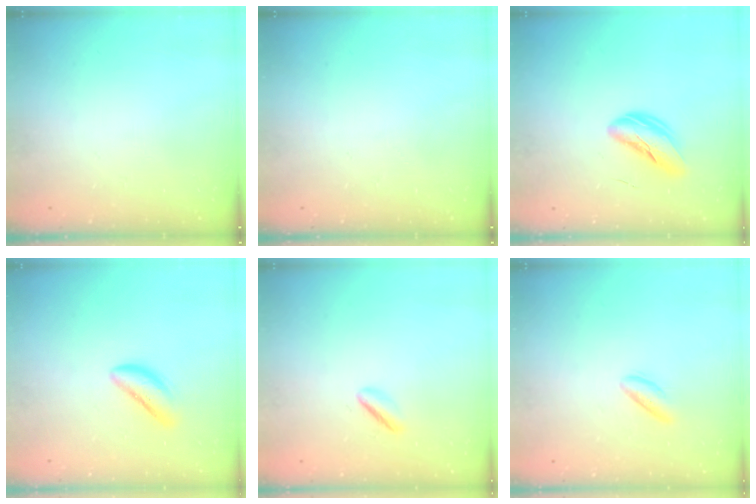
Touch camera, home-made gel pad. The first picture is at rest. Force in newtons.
{"total": 0.0}
{"total": 6.6, "press": 6.5, "slide": 0.8}
{"total": 3.6, "press": 3.5, "slide": 0.4}
{"total": 2.3, "press": 2.0, "slide": 1.1}
{"total": 4.0, "press": 3.6, "slide": 1.9}